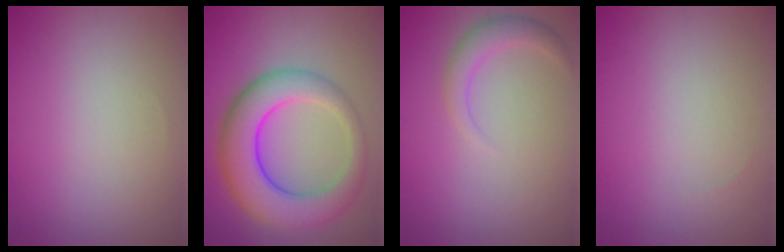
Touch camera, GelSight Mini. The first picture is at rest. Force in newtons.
{"total": 8.2, "press": 8.2, "slide": 0.1}
{"total": 2.1, "press": 2.1, "slide": 0.1}
{"total": 0.0}